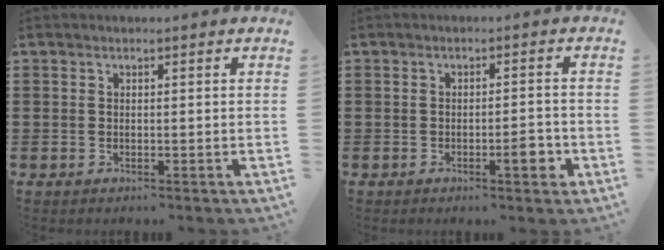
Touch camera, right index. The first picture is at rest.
{"total": 3.6, "force": [-1.5, 0.7, 3.2], "torque": [-0.041, -0.002, -0.027]}